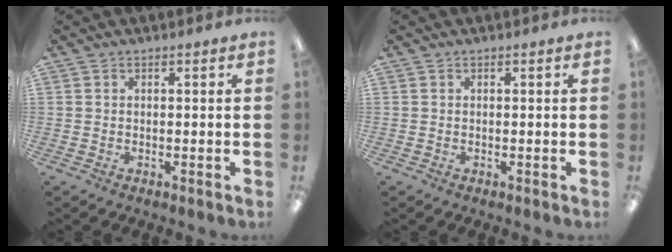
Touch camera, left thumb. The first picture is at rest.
{"total": 0.0}